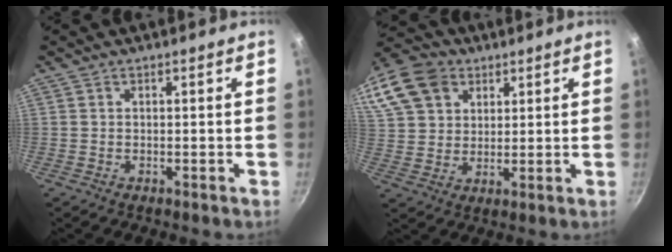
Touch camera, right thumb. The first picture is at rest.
{"total": 22.0, "force": [10.5, 16.3, 10.4], "torque": [-0.253, 0.039, 0.196]}